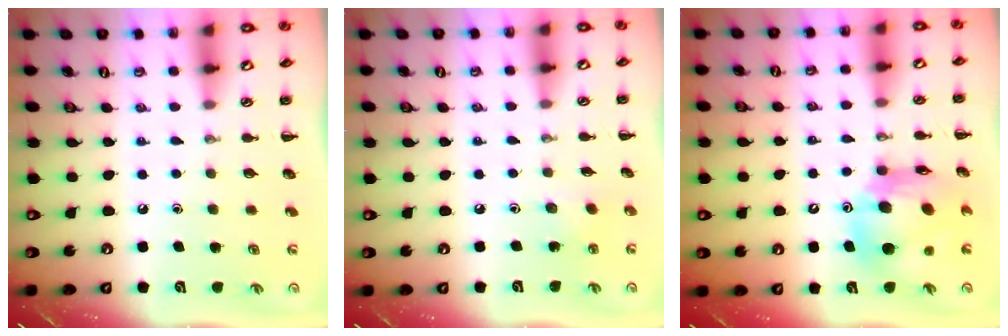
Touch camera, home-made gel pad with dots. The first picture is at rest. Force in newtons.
{"total": 2.5, "press": 2.4, "slide": 0.8}
{"total": 14.4, "press": 13.8, "slide": 4.1}